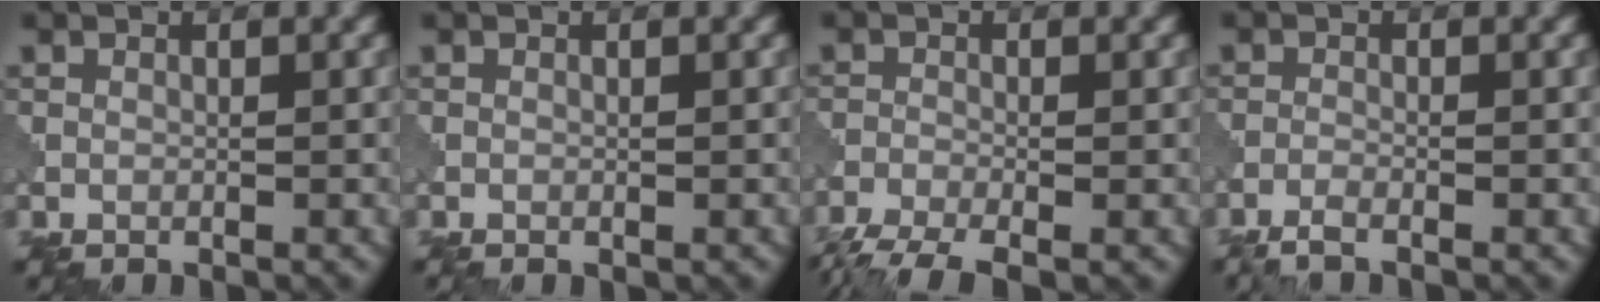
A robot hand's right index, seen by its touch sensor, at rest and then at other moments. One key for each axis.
{"total": 0.0}
{"total": 4.5, "fx": -3.5, "fy": 1.0, "fz": 2.6, "tx": -0.053, "ty": -0.014, "tz": -0.077}
{"total": 1.5, "fx": -1.2, "fy": 0.2, "fz": 0.8, "tx": -0.017, "ty": -0.002, "tz": -0.031}